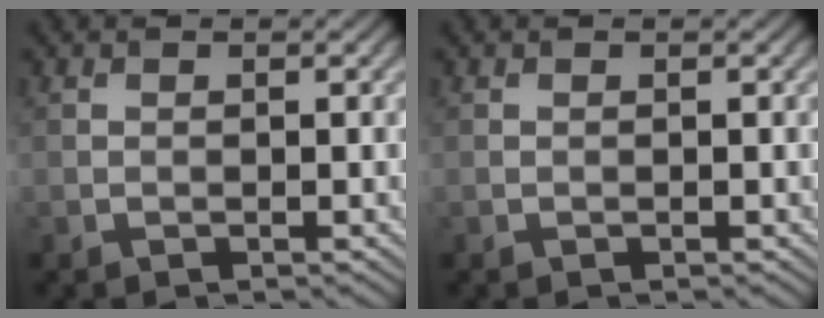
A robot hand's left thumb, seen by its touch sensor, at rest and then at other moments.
{"total": 0.0}